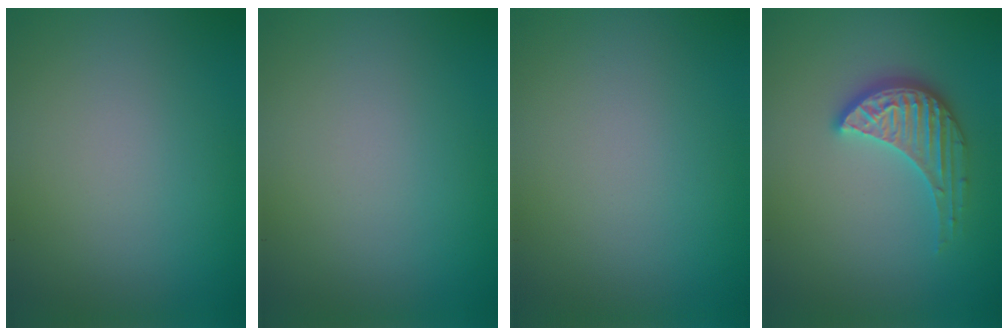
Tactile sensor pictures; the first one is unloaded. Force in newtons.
{"total": 0.0}
{"total": 0.0}
{"total": 3.7, "press": 3.3, "slide": 1.7}